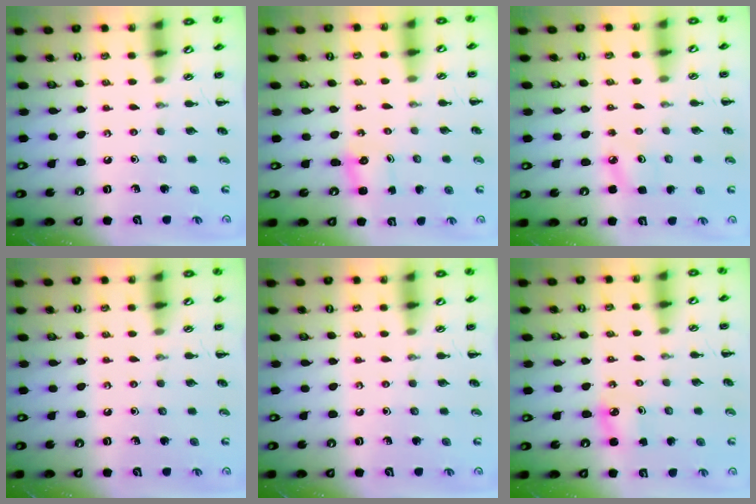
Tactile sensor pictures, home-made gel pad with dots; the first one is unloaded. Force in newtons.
{"total": 1.8, "press": 1.7, "slide": 0.6}
{"total": 5.5, "press": 5.2, "slide": 1.8}
{"total": 0.0}
{"total": 0.0}
{"total": 2.9, "press": 2.8, "slide": 0.5}